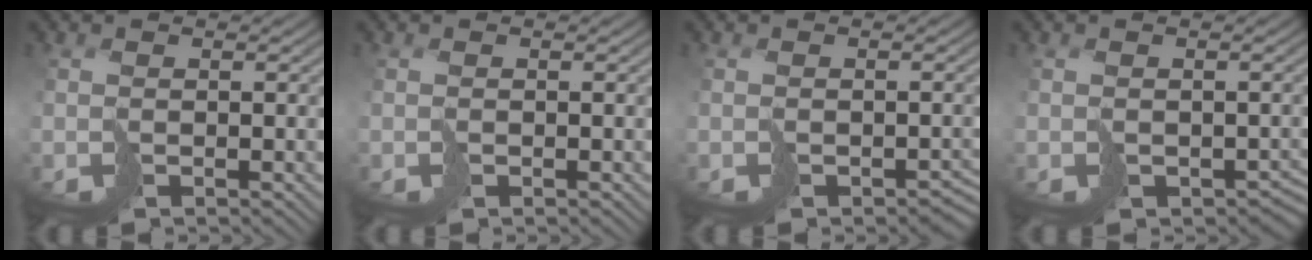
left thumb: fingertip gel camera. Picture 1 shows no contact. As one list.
[{"total": 0.0}, {"total": 2.3, "force": [-1.3, 1.2, 1.4], "torque": [-0.016, -0.008, -0.015]}, {"total": 2.6, "force": [-1.0, 1.9, 1.4], "torque": [-0.024, -0.018, -0.012]}]